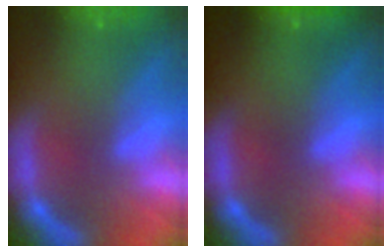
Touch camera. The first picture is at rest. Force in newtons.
{"total": 0.9}